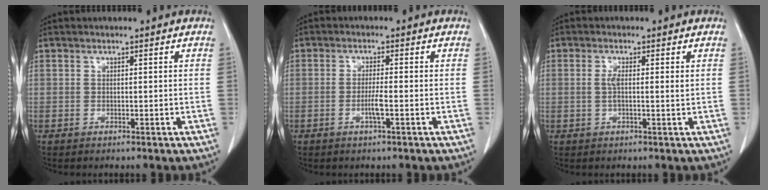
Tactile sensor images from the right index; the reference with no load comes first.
{"total": 2.5, "force": [-0.8, -0.1, 2.4], "torque": [-0.048, -0.001, -0.015]}
{"total": 2.4, "force": [0.4, 0.5, 2.4], "torque": [-0.047, 0.002, 0.010]}